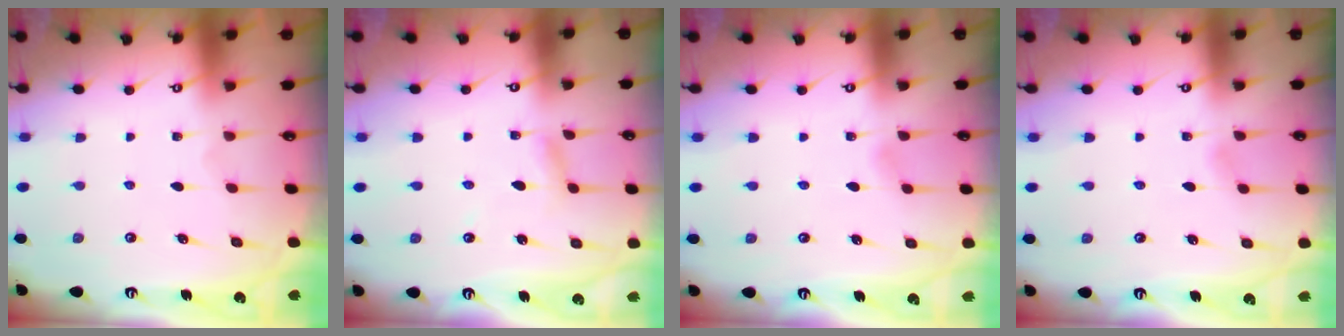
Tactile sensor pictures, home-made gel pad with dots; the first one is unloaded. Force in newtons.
{"total": 2.8, "press": 2.8, "slide": 0.1}
{"total": 2.5, "press": 2.5, "slide": 0.4}
{"total": 2.5, "press": 2.5, "slide": 0.4}